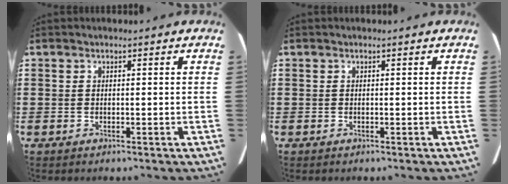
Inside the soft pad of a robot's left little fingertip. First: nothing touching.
{"total": 0.0}